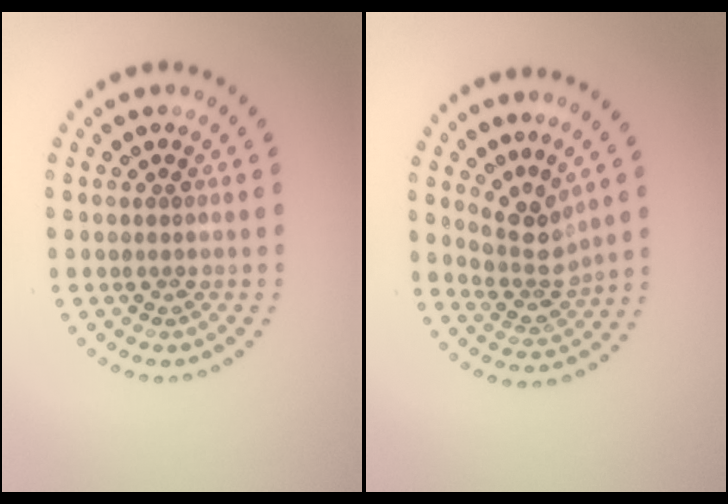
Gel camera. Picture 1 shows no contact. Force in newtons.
{"total": 3.2, "press": 2.3, "slide": 2.2}